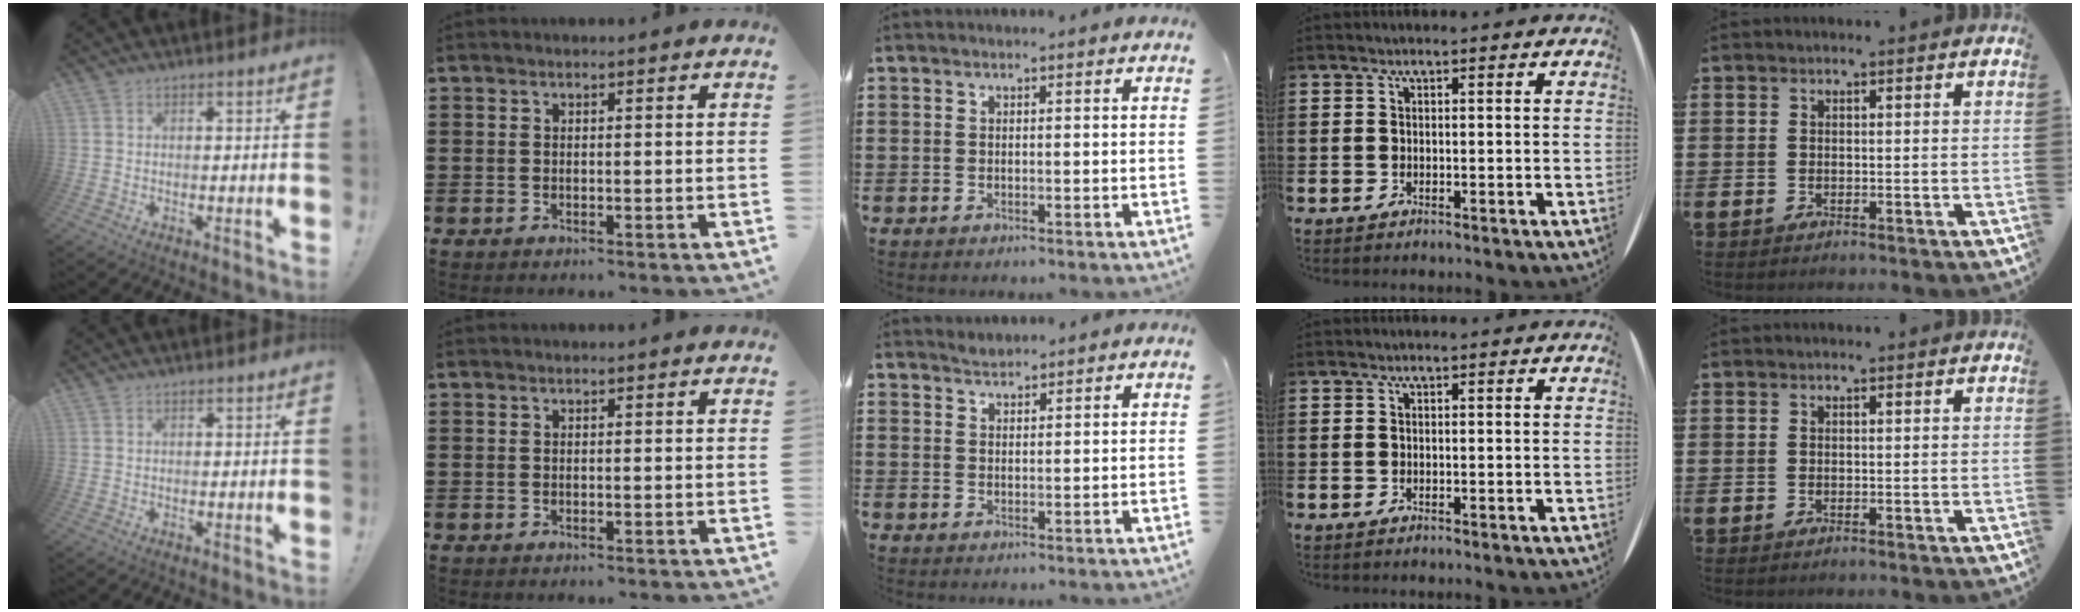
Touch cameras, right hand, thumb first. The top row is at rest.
{"middle": {"total": 1.3, "force": [1.3, 0.2, -0.2], "torque": [0.000, 0.000, 0.026]}}